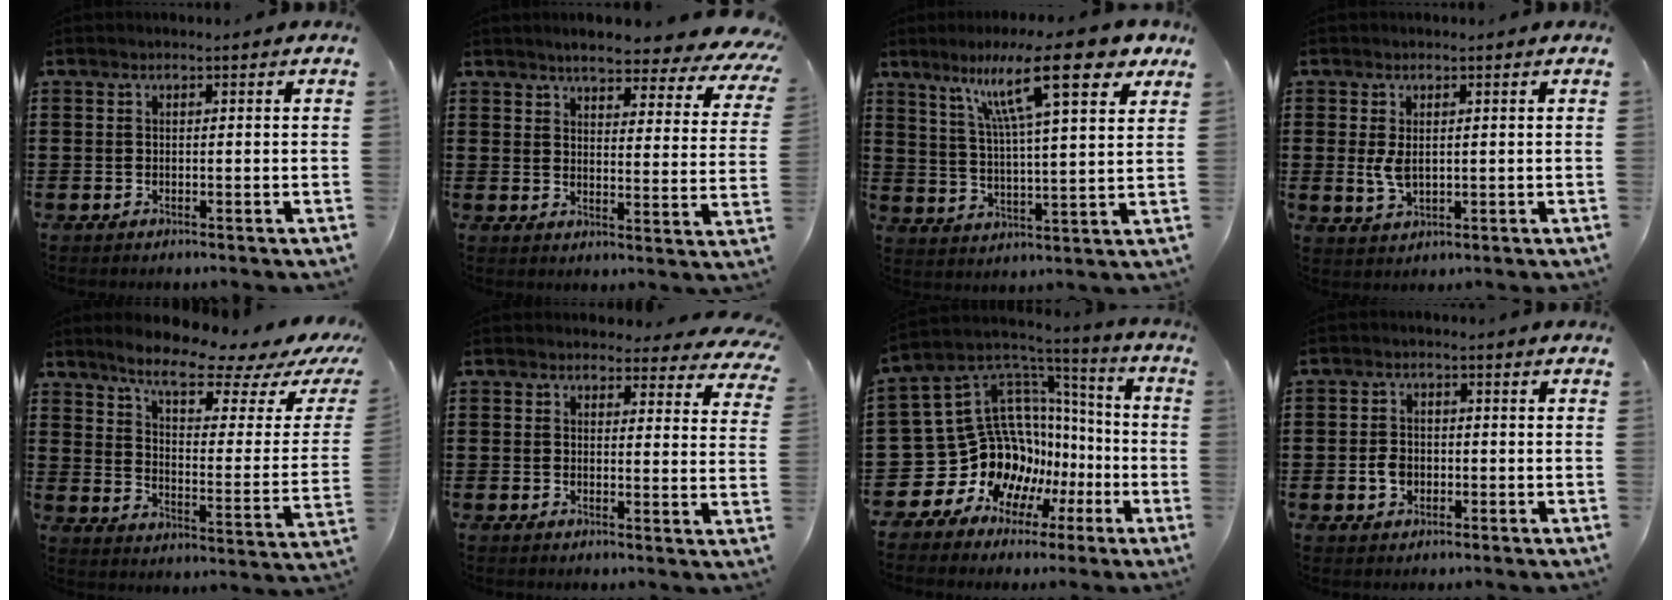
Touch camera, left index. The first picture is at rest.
{"total": 5.0, "force": [4.6, 0.3, 1.9], "torque": [-0.050, -0.031, 0.075]}
{"total": 15.7, "force": [9.9, 3.0, 11.8], "torque": [-0.210, -0.029, 0.157]}
{"total": 3.5, "force": [0.5, 1.9, 2.9], "torque": [-0.075, -0.001, 0.004]}
{"total": 9.1, "force": [7.2, 1.4, 5.3], "torque": [-0.118, -0.039, 0.120]}
{"total": 3.4, "force": [3.1, 1.1, 0.7], "torque": [-0.009, -0.014, 0.055]}
{"total": 15.9, "force": [-3.7, 14.0, 6.5], "torque": [-0.180, -0.032, -0.024]}
{"total": 3.0, "force": [-0.7, 2.3, 1.8], "torque": [-0.045, 0.001, -0.016]}